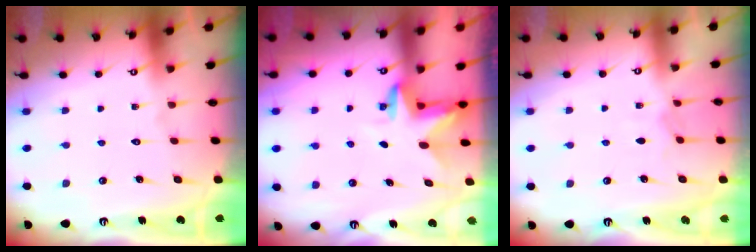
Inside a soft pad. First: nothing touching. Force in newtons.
{"total": 3.2, "press": 3.2, "slide": 0.2}
{"total": 3.8, "press": 3.7, "slide": 0.5}